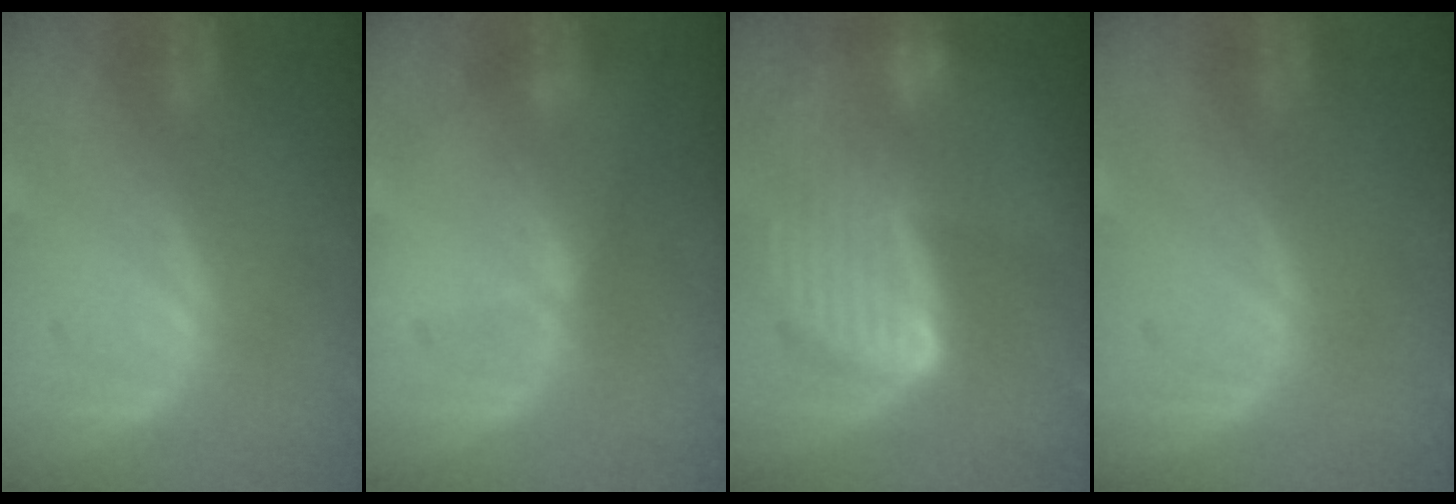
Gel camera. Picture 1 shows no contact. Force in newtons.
{"total": 1.8, "press": 1.5, "slide": 1.0}
{"total": 9.7, "press": 8.2, "slide": 5.3}
{"total": 0.0}